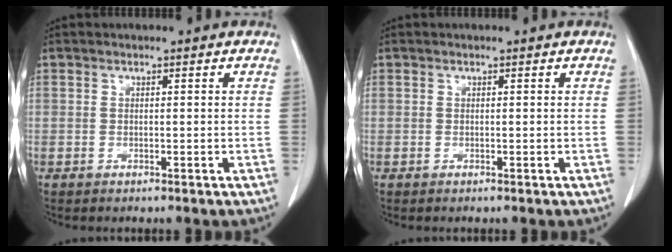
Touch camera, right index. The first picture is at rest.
{"total": 0.0}